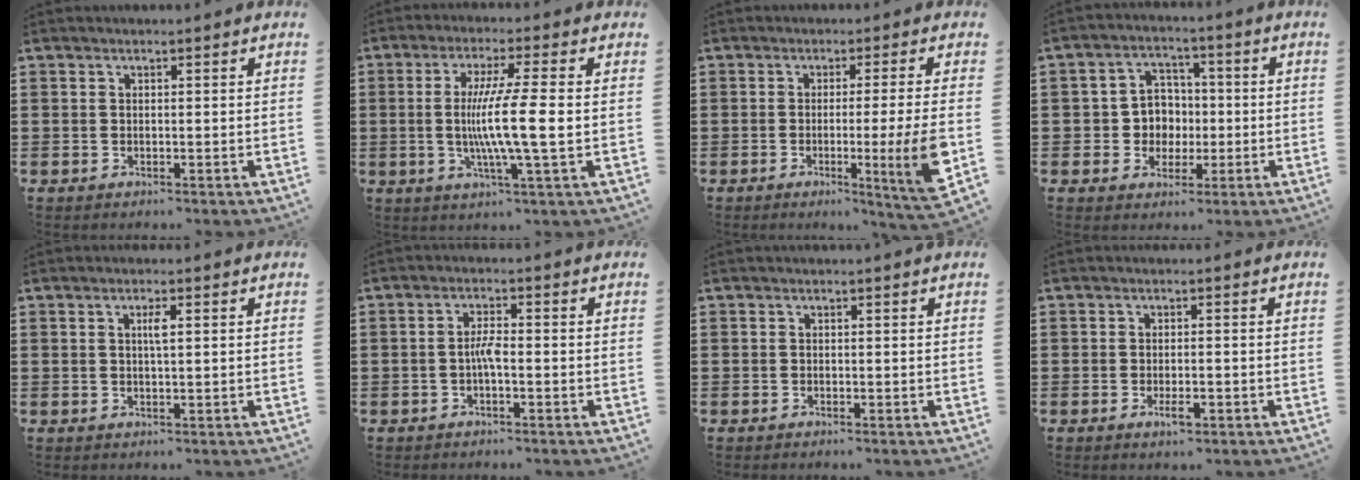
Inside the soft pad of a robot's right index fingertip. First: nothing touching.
{"total": 9.9, "force": [-0.5, 0.2, 9.9], "torque": [-0.180, -0.009, -0.013]}
{"total": 9.0, "force": [-1.8, -0.2, 8.8], "torque": [-0.121, -0.027, -0.032]}
{"total": 5.3, "force": [-0.4, 5.1, 1.4], "torque": [-0.046, 0.017, -0.009]}
{"total": 1.7, "force": [0.4, 0.2, 1.6], "torque": [-0.031, 0.002, 0.005]}
{"total": 2.8, "force": [-0.7, 0.5, 2.6], "torque": [-0.057, 0.001, -0.016]}
{"total": 0.0}
{"total": 2.2, "force": [-1.0, 0.8, 1.8], "torque": [-0.031, 0.001, -0.018]}